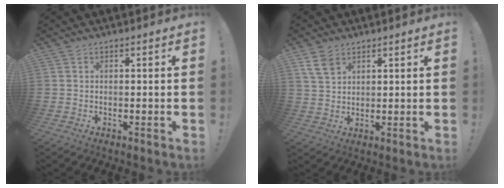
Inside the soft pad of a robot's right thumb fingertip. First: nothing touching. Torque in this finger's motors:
{"motor_torque": [0.03, 0.11, 0.32, 0.51, 0.00]}